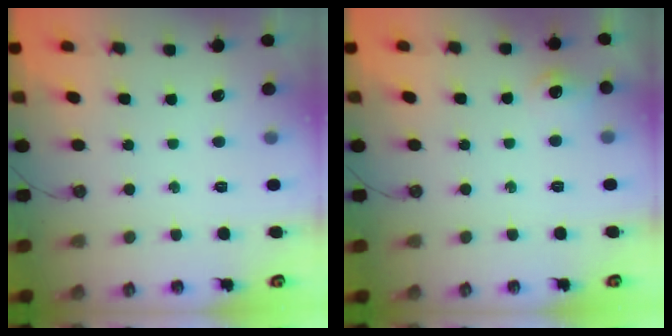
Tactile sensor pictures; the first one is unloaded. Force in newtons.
{"total": 6.9, "press": 6.9, "slide": 0.4}